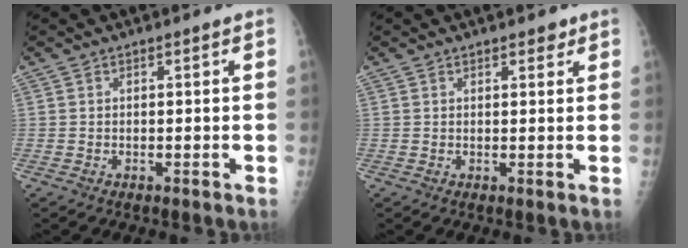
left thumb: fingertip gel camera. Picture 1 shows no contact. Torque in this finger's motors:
{"motor_torque": [-0.16, -0.20, 0.00, 0.09, 0.07]}